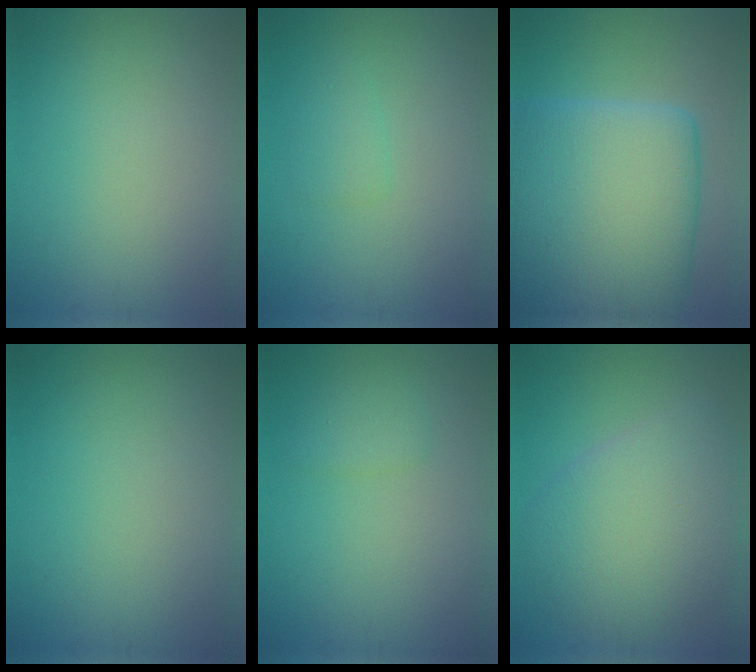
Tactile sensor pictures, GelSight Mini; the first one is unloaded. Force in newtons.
{"total": 1.2, "press": 1.2, "slide": 0.1}
{"total": 14.6, "press": 14.6, "slide": 0.8}
{"total": 0.0}
{"total": 1.4, "press": 1.4, "slide": 0.1}
{"total": 6.8, "press": 6.8, "slide": 0.5}